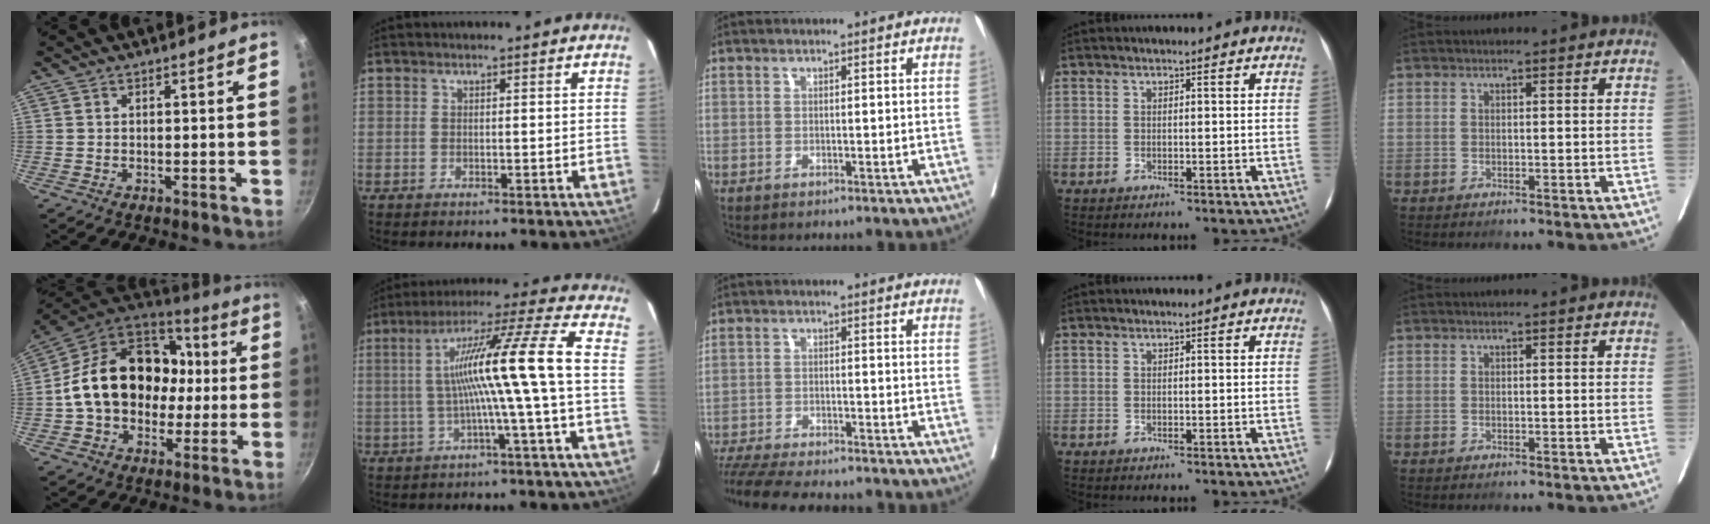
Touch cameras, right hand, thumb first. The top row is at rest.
{"thumb": {"total": 22.3, "force": [-0.6, 16.6, 14.9], "torque": [-0.231, 0.044, -0.011]}, "index": {"total": 13.0, "force": [-0.6, -2.2, 12.8], "torque": [-0.212, 0.020, -0.011]}, "middle": {"total": 15.3, "force": [-13.6, 2.5, 6.6], "torque": [-0.120, -0.024, -0.194]}}